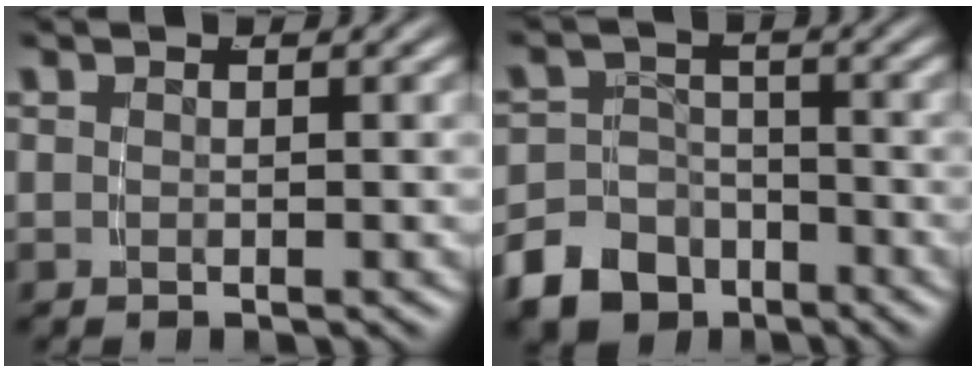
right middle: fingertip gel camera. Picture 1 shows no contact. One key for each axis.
{"total": 8.1, "fx": -5.1, "fy": 5.9, "fz": 2.2, "tx": -0.036, "ty": -0.025, "tz": -0.084}